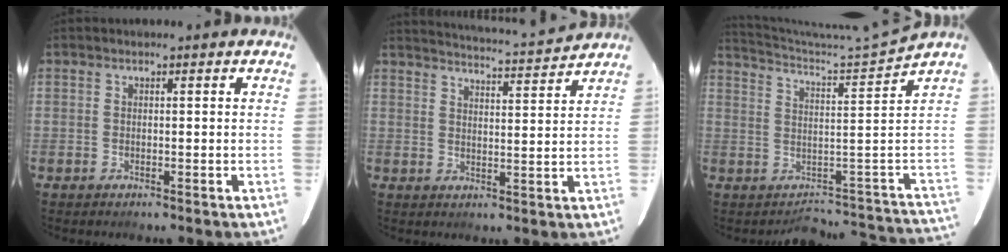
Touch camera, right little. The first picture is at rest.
{"total": 11.3, "force": [11.0, -1.2, 2.2], "torque": [-0.044, -0.017, 0.152]}
{"total": 8.4, "force": [-2.6, -3.4, 7.2], "torque": [-0.087, 0.043, -0.013]}